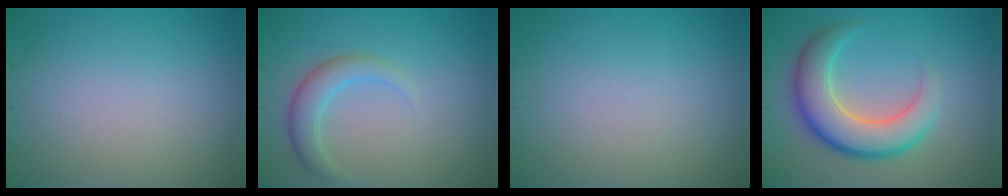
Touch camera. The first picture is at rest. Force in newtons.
{"total": 2.8, "press": 2.8, "slide": 0.2}
{"total": 0.0}
{"total": 7.1, "press": 7.1, "slide": 0.4}